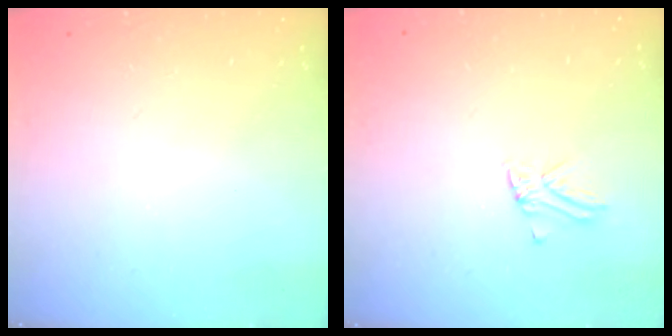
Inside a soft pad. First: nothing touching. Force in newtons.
{"total": 1.4, "press": 1.4, "slide": 0.1}